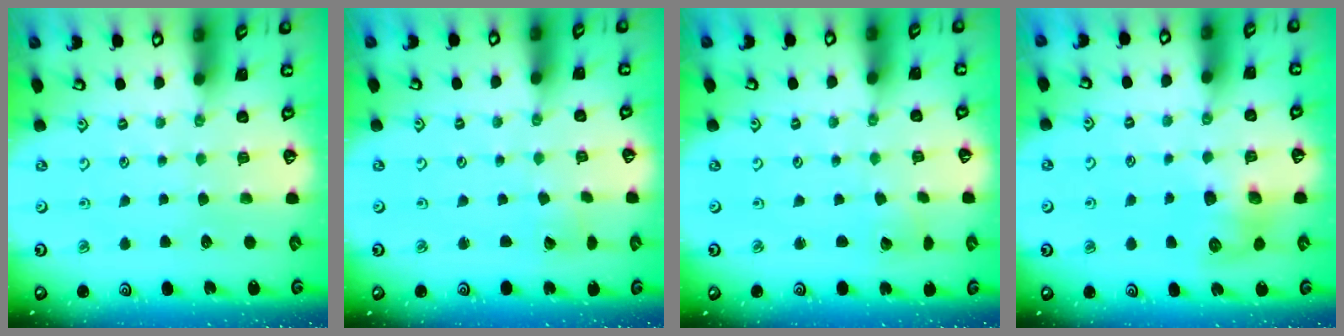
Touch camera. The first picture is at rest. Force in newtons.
{"total": 2.6, "press": 2.6, "slide": 0.4}
{"total": 2.5, "press": 2.5, "slide": 0.2}
{"total": 10.5, "press": 10.5, "slide": 0.5}